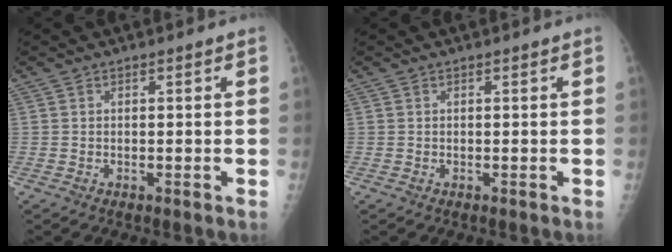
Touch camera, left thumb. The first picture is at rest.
{"total": 0.0}